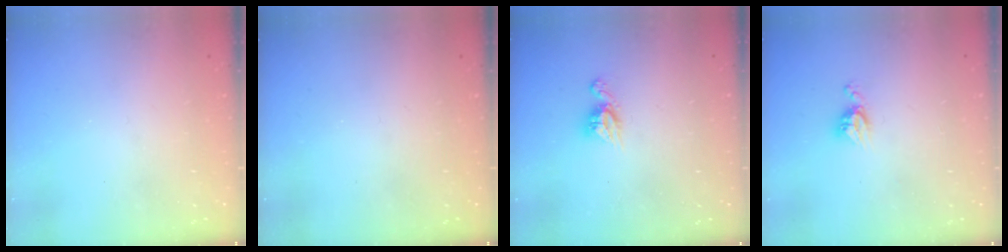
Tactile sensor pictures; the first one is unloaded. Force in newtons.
{"total": 0.0}
{"total": 6.7, "press": 6.7, "slide": 0.4}
{"total": 5.1, "press": 5.1, "slide": 0.5}